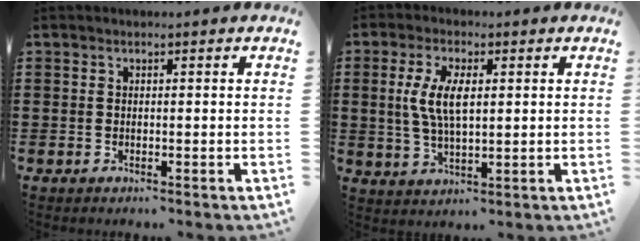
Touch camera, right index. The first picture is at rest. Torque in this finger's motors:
{"motor_torque": [0.60, -0.37, 0.29, 0.13]}